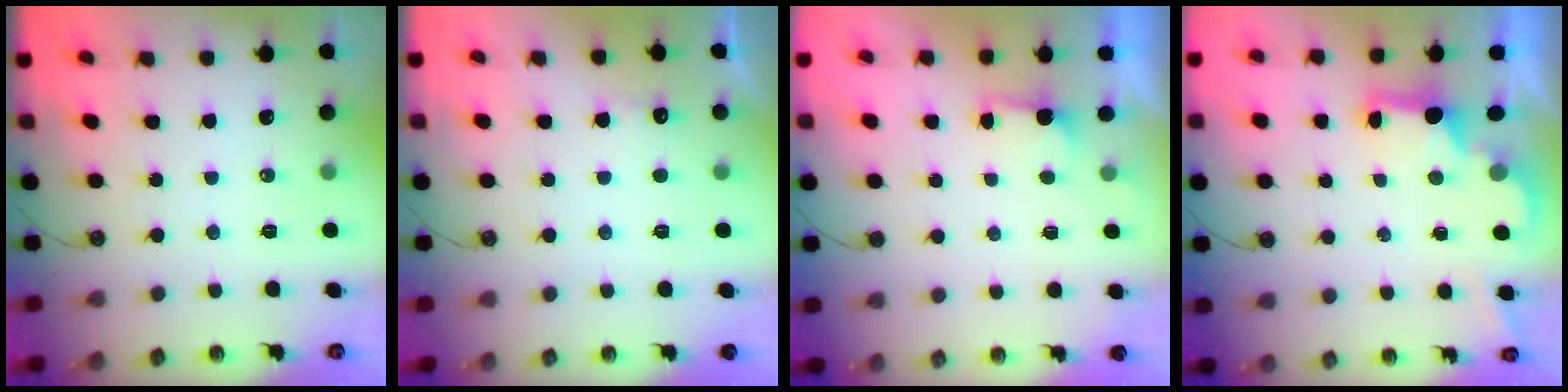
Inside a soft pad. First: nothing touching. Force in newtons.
{"total": 5.8, "press": 5.7, "slide": 1.2}
{"total": 1.2, "press": 0.9, "slide": 0.8}
{"total": 2.0, "press": 2.0, "slide": 0.5}